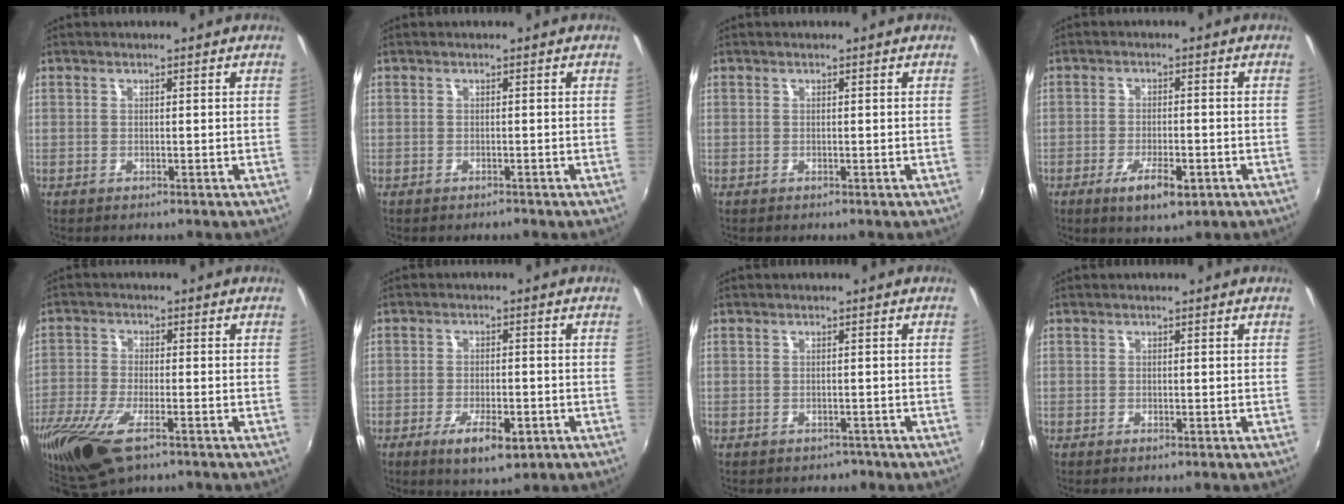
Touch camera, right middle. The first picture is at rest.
{"total": 0.6, "force": [-0.5, 0.2, 0.0], "torque": [0.001, -0.001, -0.009]}
{"total": 0.0}
{"total": 6.3, "force": [-3.2, 2.0, 5.1], "torque": [-0.110, -0.014, -0.051]}
{"total": 12.9, "force": [-7.1, 4.7, 9.7], "torque": [-0.219, -0.048, -0.131]}
{"total": 7.4, "force": [-3.7, 2.6, 5.9], "torque": [-0.120, -0.015, -0.056]}
{"total": 1.8, "force": [-1.3, 1.3, 0.1], "torque": [-0.005, -0.003, -0.014]}
{"total": 0.0}